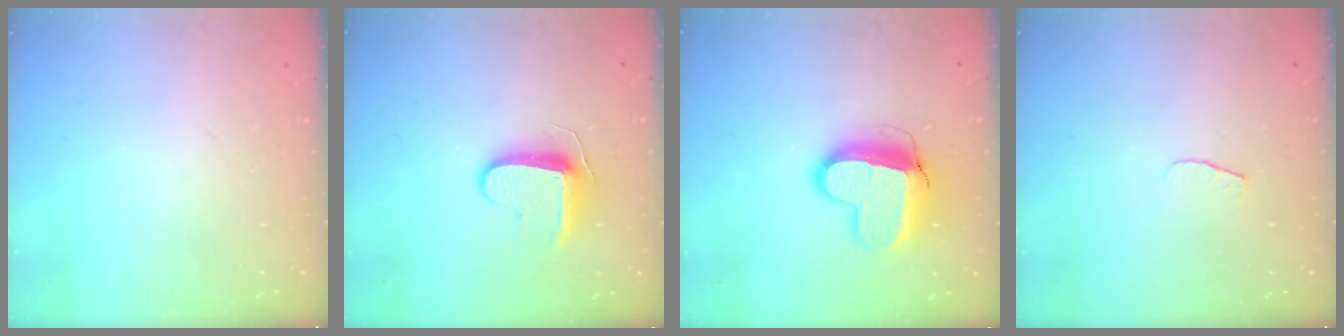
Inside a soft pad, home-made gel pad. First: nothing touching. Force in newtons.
{"total": 9.1, "press": 9.1, "slide": 0.8}
{"total": 13.1, "press": 13.0, "slide": 1.3}
{"total": 4.2, "press": 4.1, "slide": 0.4}